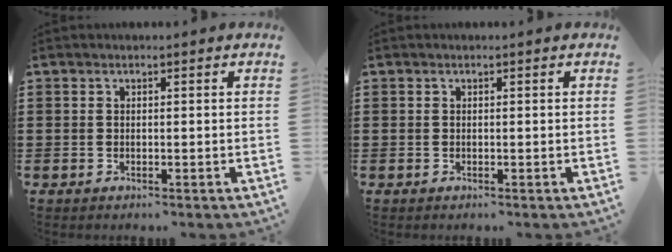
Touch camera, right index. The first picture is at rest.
{"total": 0.0}